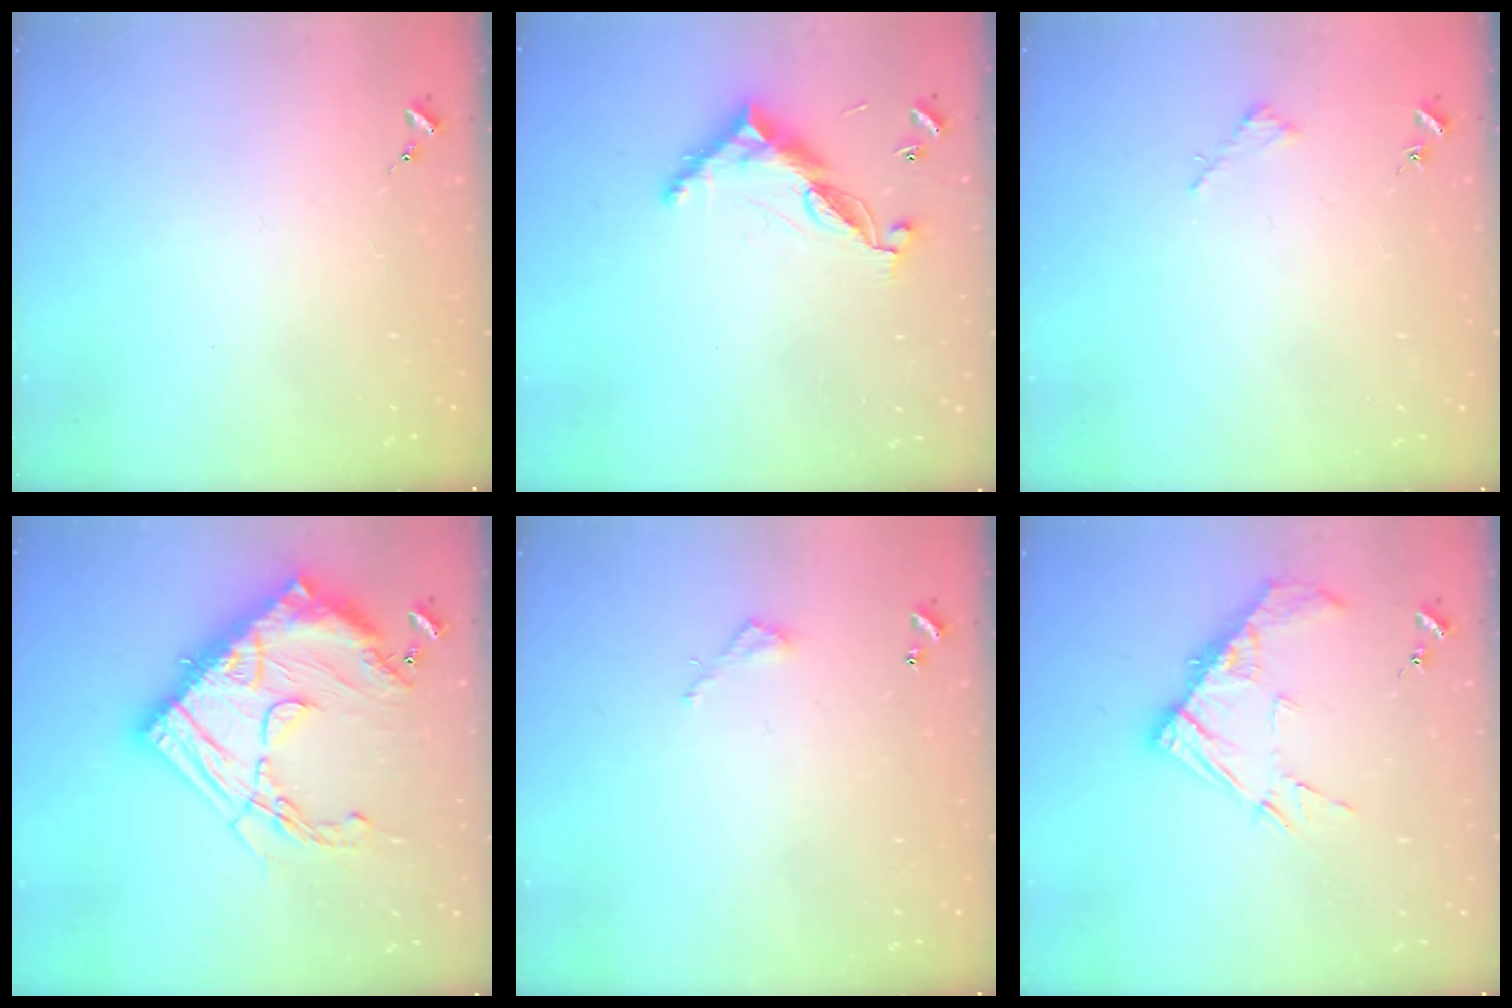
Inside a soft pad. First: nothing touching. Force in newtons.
{"total": 11.0, "press": 10.9, "slide": 0.8}
{"total": 1.9, "press": 1.9, "slide": 0.2}
{"total": 29.9, "press": 29.8, "slide": 2.4}
{"total": 3.7, "press": 3.7, "slide": 0.3}
{"total": 12.4, "press": 12.3, "slide": 1.0}